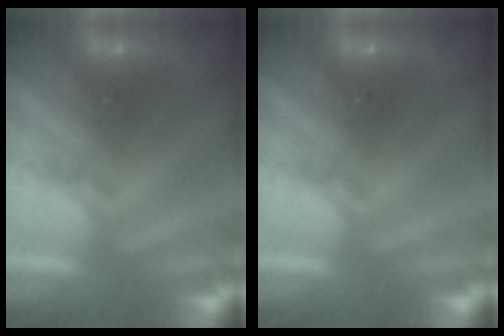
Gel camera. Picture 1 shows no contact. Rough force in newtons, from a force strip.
{"total": 0.0}